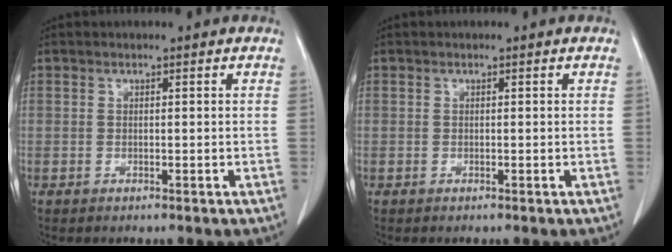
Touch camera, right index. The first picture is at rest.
{"total": 0.0}